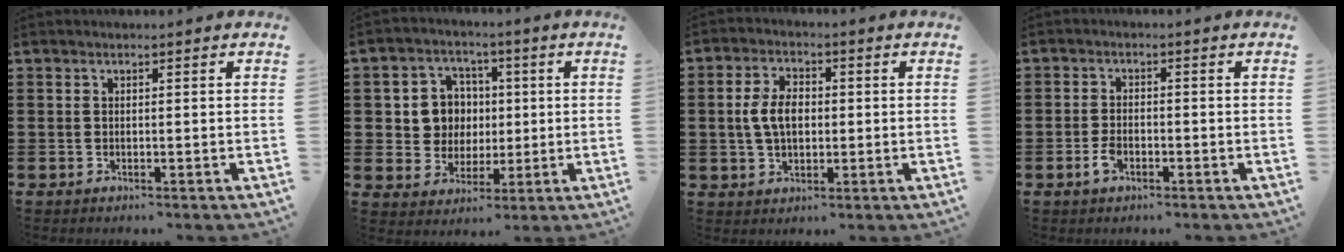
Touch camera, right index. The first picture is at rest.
{"total": 7.0, "force": [0.7, 6.6, 2.4], "torque": [-0.068, 0.017, 0.013]}
{"total": 6.0, "force": [0.2, 3.8, 4.7], "torque": [-0.110, 0.010, -0.004]}
{"total": 2.8, "force": [-1.2, 1.4, 2.1], "torque": [-0.054, -0.003, -0.026]}